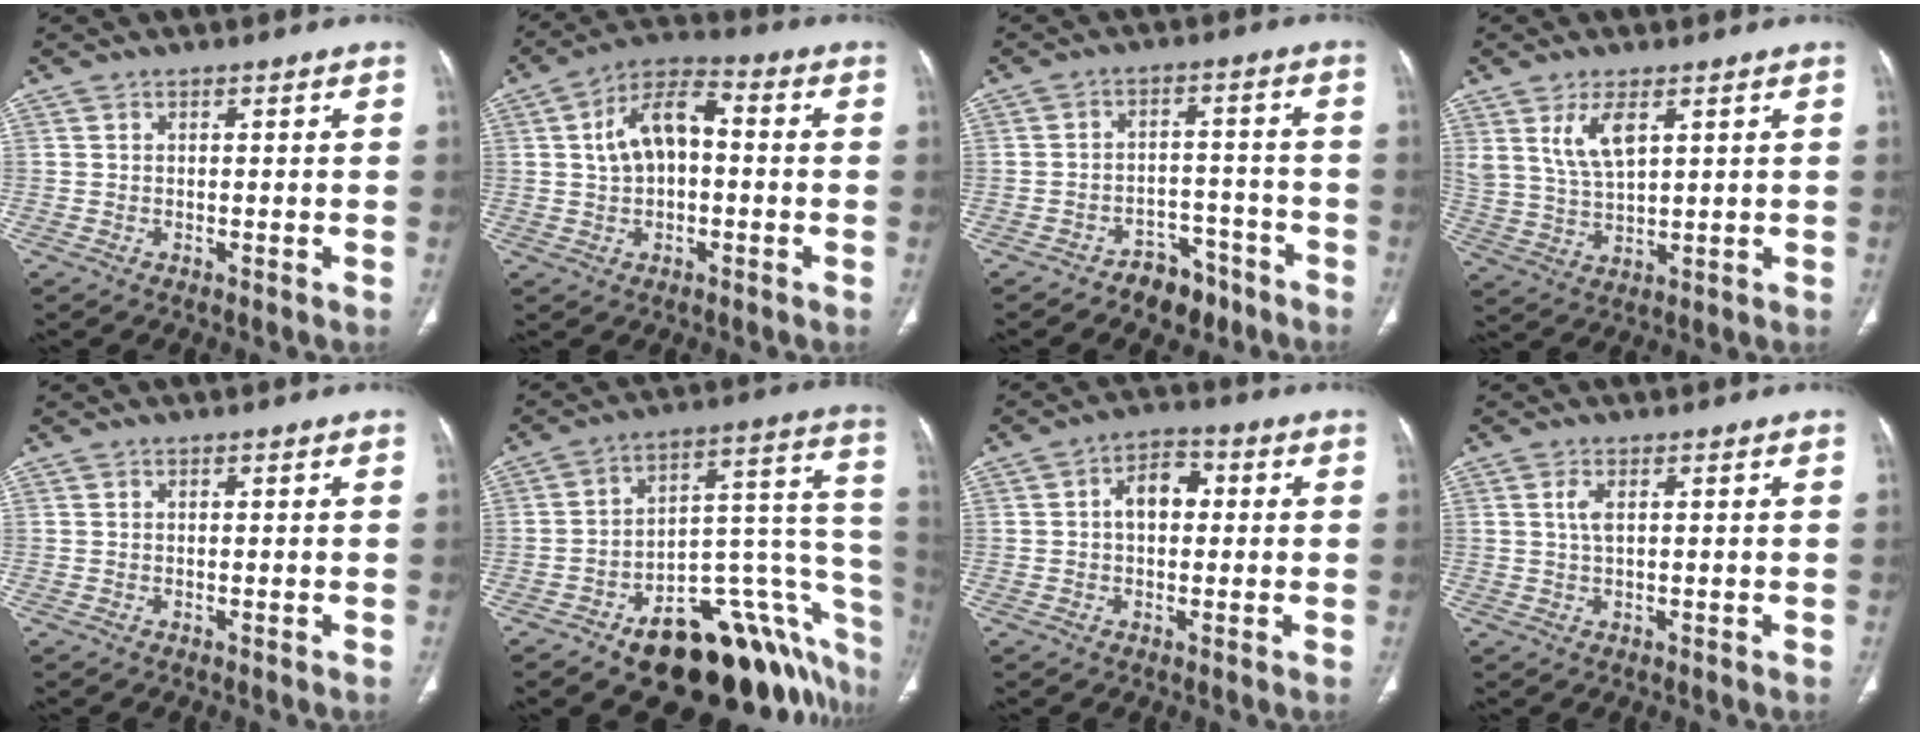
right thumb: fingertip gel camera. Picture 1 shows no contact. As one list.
[{"total": 10.1, "force": [0.7, 5.9, 8.2], "torque": [-0.145, 0.031, 0.005]}, {"total": 7.0, "force": [-5.0, 4.4, 2.1], "torque": [-0.001, 0.051, -0.073]}, {"total": 7.3, "force": [3.5, 3.1, 5.7], "torque": [-0.110, -0.019, 0.080]}, {"total": 0.0}, {"total": 28.5, "force": [-13.2, 12.6, 21.9], "torque": [-0.166, 0.103, -0.180]}, {"total": 6.2, "force": [0.5, 4.1, 4.6], "torque": [-0.061, 0.020, 0.000]}, {"total": 2.0, "force": [0.5, 0.6, 1.8], "torque": [-0.048, 0.004, 0.016]}]